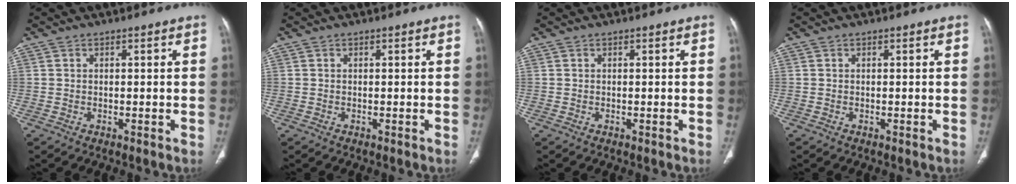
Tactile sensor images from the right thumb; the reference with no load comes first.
{"total": 0.0}
{"total": 0.0}
{"total": 0.0}